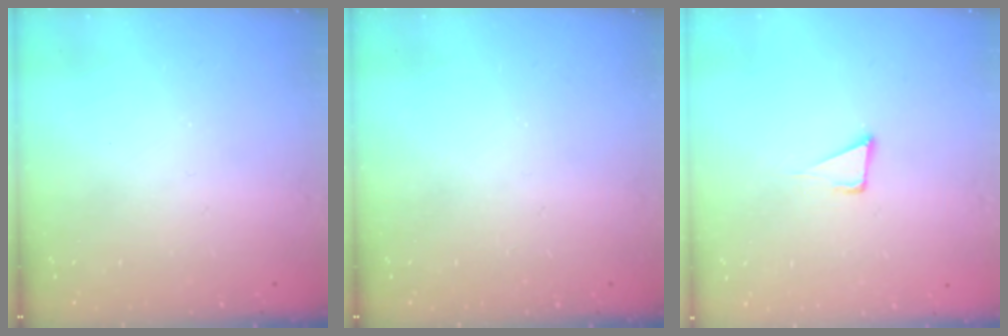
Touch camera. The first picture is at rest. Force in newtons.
{"total": 0.0}
{"total": 4.9, "press": 3.9, "slide": 3.0}